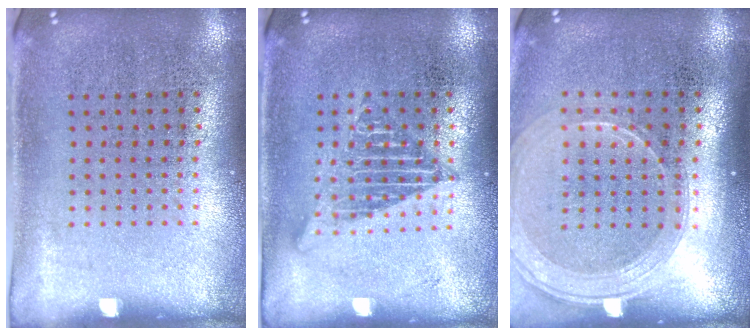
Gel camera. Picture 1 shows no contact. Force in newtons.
{"total": 1.3, "press": 1.3, "slide": 0.1}
{"total": 1.8, "press": 1.6, "slide": 0.8}